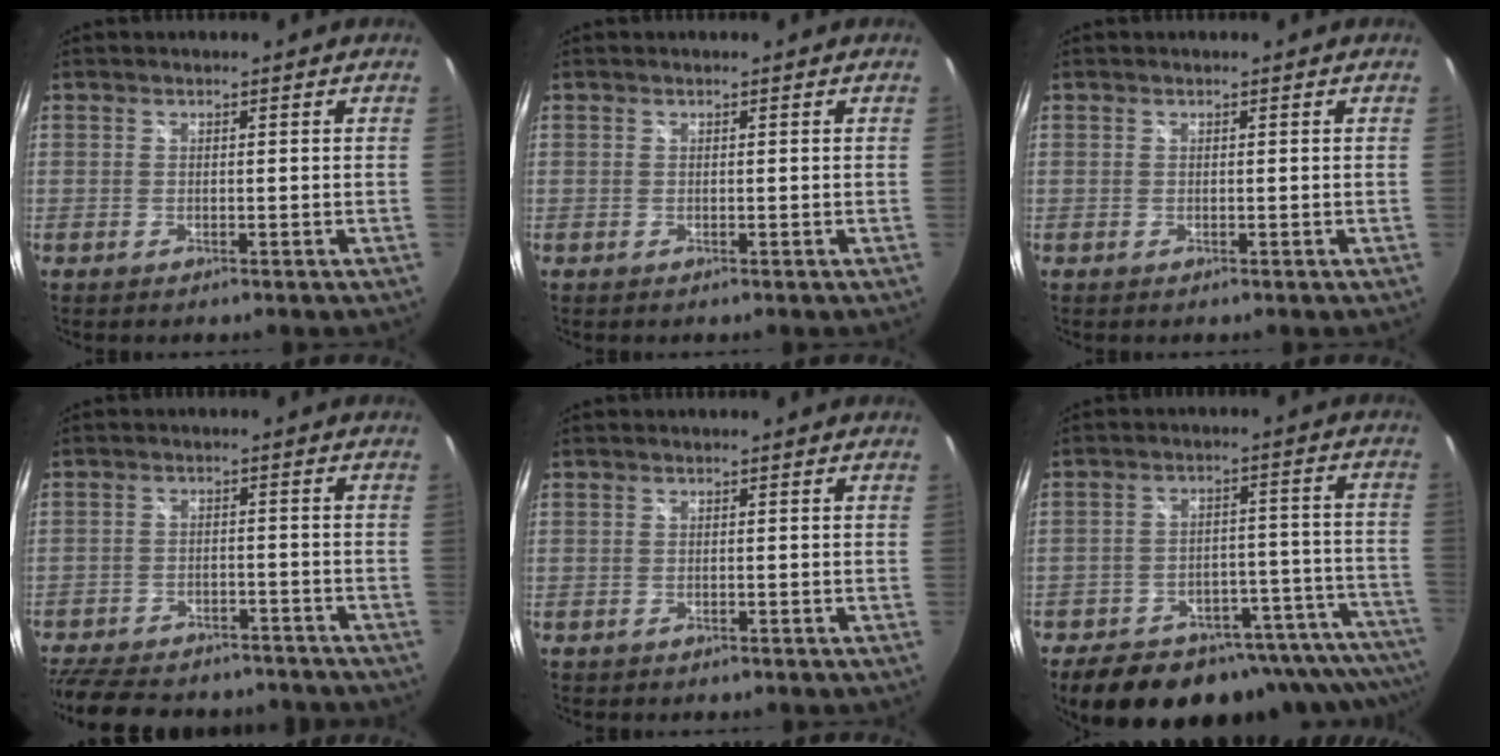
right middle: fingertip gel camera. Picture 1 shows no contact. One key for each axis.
{"total": 0.0}
{"total": 0.0}
{"total": 19.6, "fx": -16.2, "fy": 7.7, "fz": 7.9, "tx": -0.185, "ty": -0.003, "tz": -0.225}
{"total": 0.7, "fx": -0.5, "fy": 0.5, "fz": 0.2, "tx": -0.006, "ty": -0.003, "tz": -0.007}
{"total": 24.8, "fx": -21.2, "fy": 8.2, "fz": 9.7, "tx": -0.134, "ty": 0.003, "tz": -0.273}